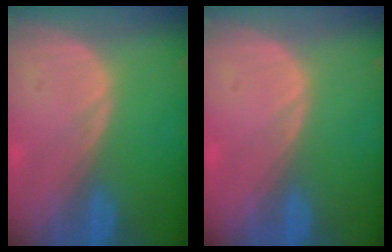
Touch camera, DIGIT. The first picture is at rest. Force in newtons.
{"total": 0.5, "press": 0.1, "slide": 0.5}